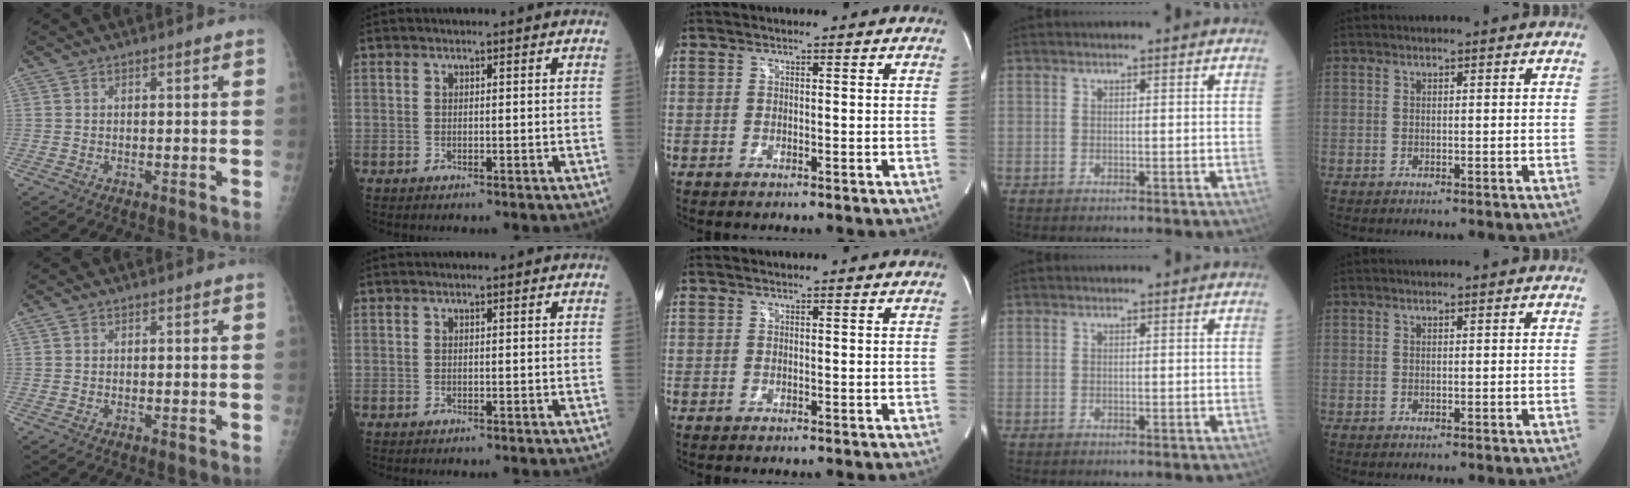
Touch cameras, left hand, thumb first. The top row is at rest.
{}